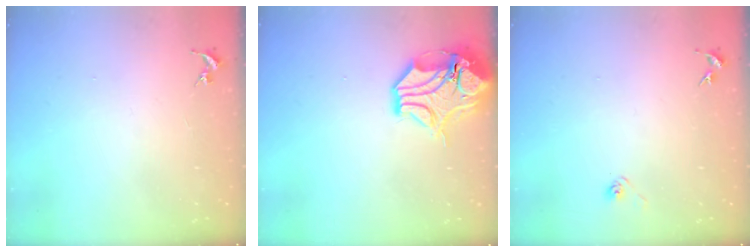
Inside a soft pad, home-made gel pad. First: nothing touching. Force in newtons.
{"total": 15.1, "press": 14.9, "slide": 2.5}
{"total": 3.3, "press": 3.0, "slide": 1.2}